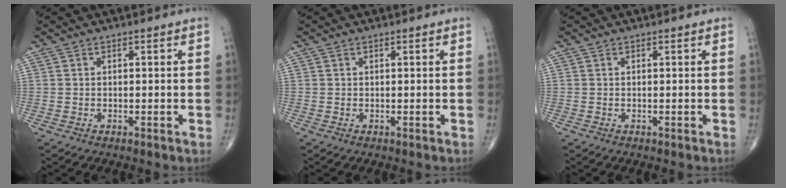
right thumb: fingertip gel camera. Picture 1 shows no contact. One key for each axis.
{"total": 0.0}
{"total": 0.0}